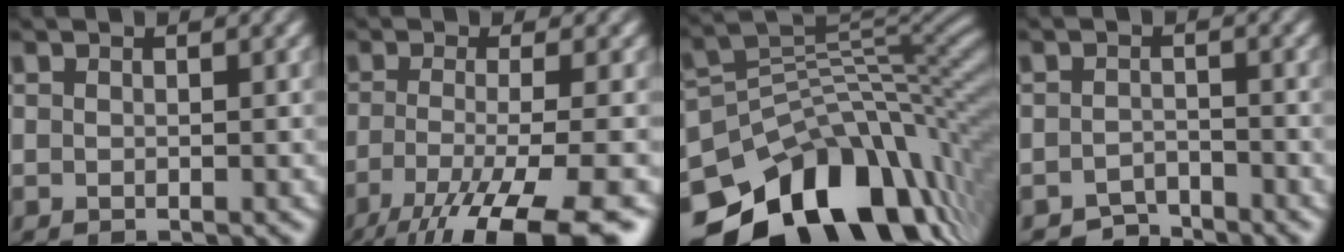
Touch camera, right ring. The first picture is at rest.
{"total": 8.8, "force": [-4.7, 3.3, 6.7], "torque": [-0.123, -0.046, -0.046]}
{"total": 20.1, "force": [-9.4, 11.9, 13.3], "torque": [-0.206, -0.043, -0.123]}
{"total": 3.1, "force": [-3.0, 0.9, -0.1], "torque": [0.005, -0.013, -0.051]}